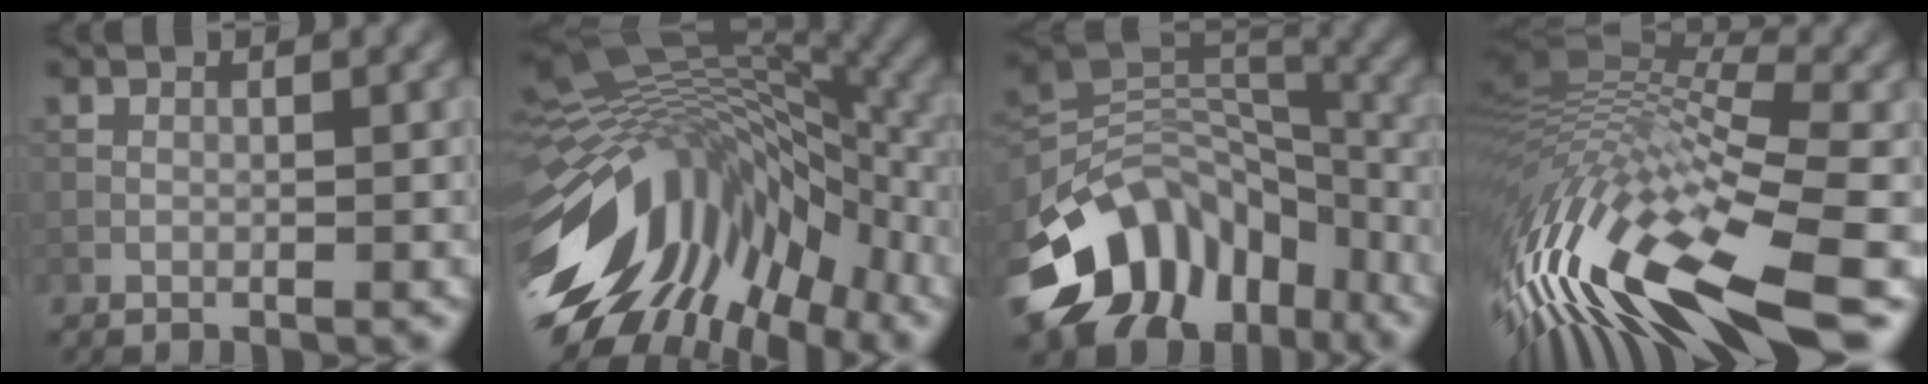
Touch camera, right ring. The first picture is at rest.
{"total": 16.7, "force": [-5.1, 9.0, 13.1], "torque": [-0.242, 0.004, -0.091]}
{"total": 12.1, "force": [-6.4, 8.4, 5.8], "torque": [-0.102, 0.013, -0.119]}
{"total": 15.8, "force": [-4.7, 4.5, 14.4], "torque": [-0.275, 0.015, -0.085]}